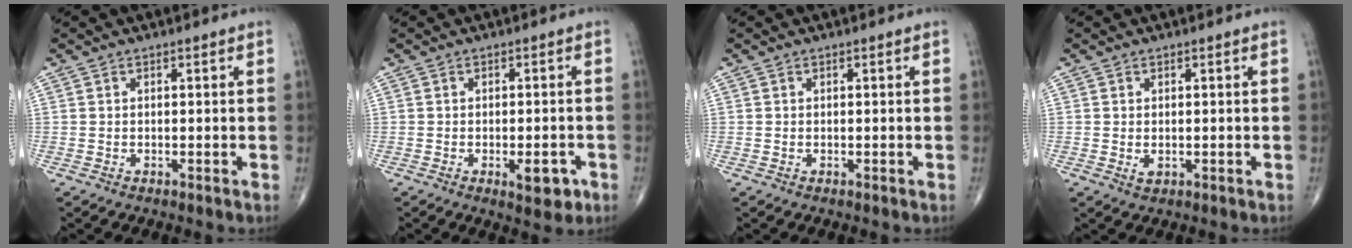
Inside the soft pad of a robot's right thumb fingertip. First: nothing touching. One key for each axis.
{"total": 5.1, "fx": -2.1, "fy": 2.1, "fz": 4.1, "tx": -0.038, "ty": 0.001, "tz": -0.023}
{"total": 0.0}
{"total": 1.4, "fx": -0.1, "fy": 0.9, "fz": 1.0, "tx": -0.014, "ty": -0.003, "tz": 0.002}